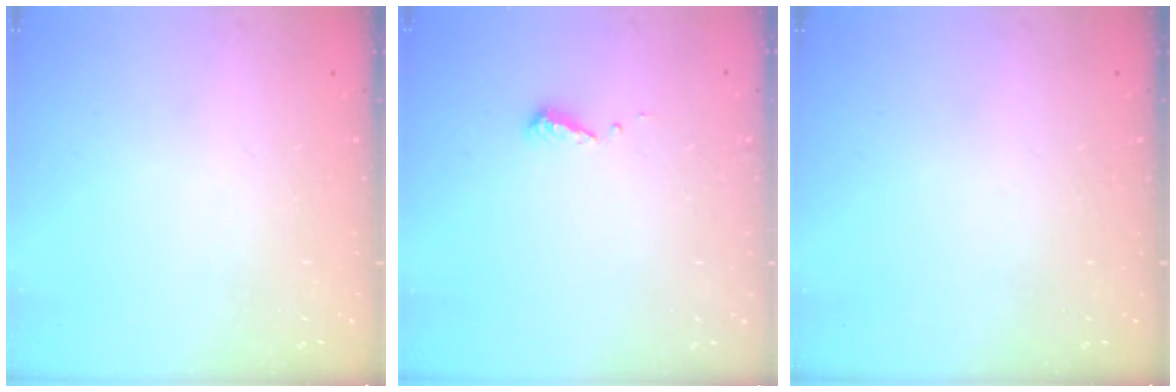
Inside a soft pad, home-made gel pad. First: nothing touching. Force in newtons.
{"total": 4.2, "press": 4.2, "slide": 0.3}
{"total": 0.0}